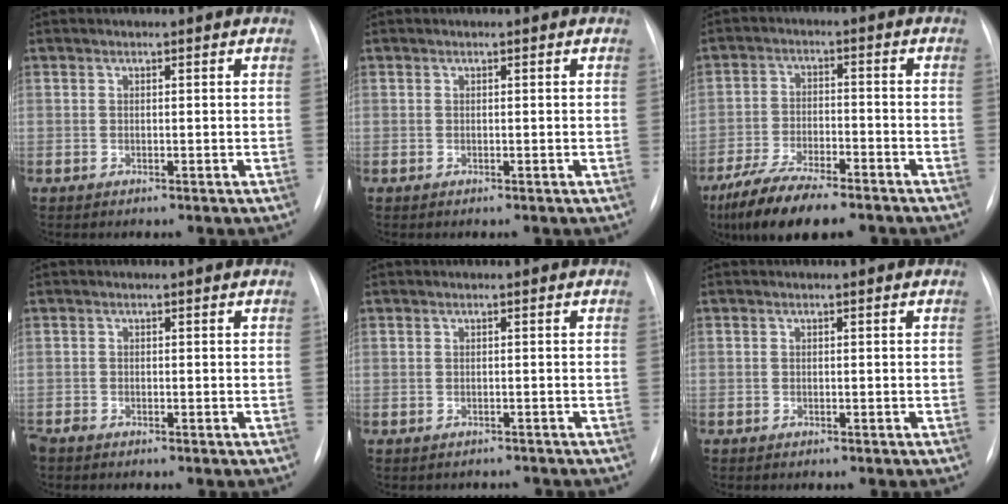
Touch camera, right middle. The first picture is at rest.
{"total": 0.0}
{"total": 12.0, "force": [-9.2, 2.9, 7.2], "torque": [-0.130, -0.023, -0.157]}
{"total": 1.9, "force": [-1.6, 0.6, 0.9], "torque": [-0.019, -0.003, -0.028]}
{"total": 2.7, "force": [-2.5, 1.0, -0.1], "torque": [0.004, 0.002, -0.030]}
{"total": 0.5, "force": [-0.4, 0.4, 0.0], "torque": [-0.005, 0.003, -0.006]}